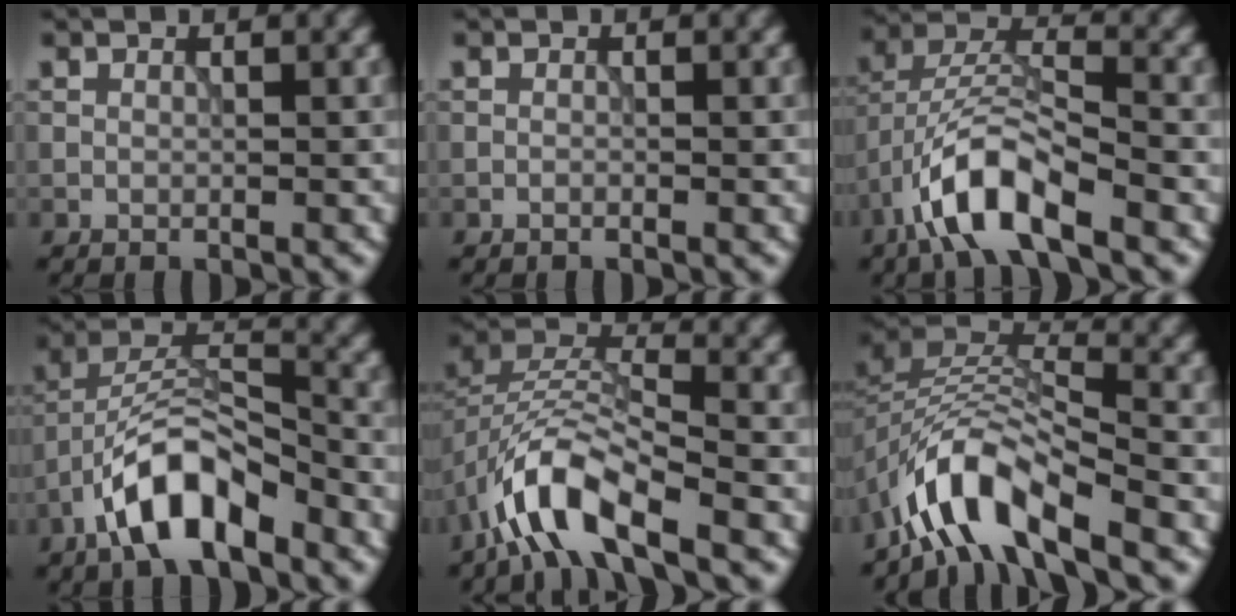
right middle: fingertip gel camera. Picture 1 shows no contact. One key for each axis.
{"total": 0.0}
{"total": 7.5, "fx": -4.1, "fy": 2.6, "fz": 5.8, "tx": -0.105, "ty": 0.012, "tz": -0.081}
{"total": 8.2, "fx": -4.7, "fy": 3.2, "fz": 5.9, "tx": -0.099, "ty": 0.016, "tz": -0.090}
{"total": 7.3, "fx": -4.1, "fy": 2.8, "fz": 5.3, "tx": -0.096, "ty": 0.007, "tz": -0.086}
{"total": 7.5, "fx": -4.9, "fy": 2.8, "fz": 5.0, "tx": -0.079, "ty": 0.005, "tz": -0.102}